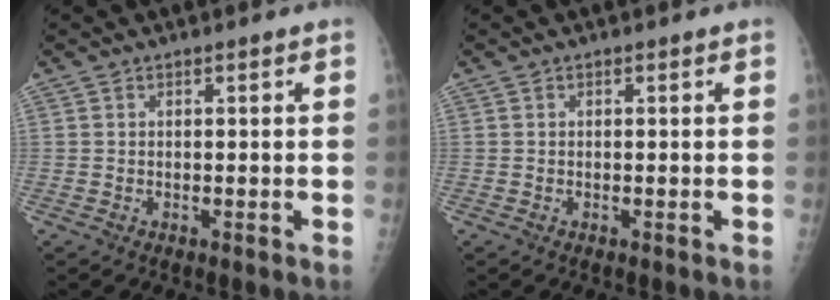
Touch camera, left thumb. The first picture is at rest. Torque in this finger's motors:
{"motor_torque": [-0.01, 0.01, 0.00, 0.00, 0.00]}